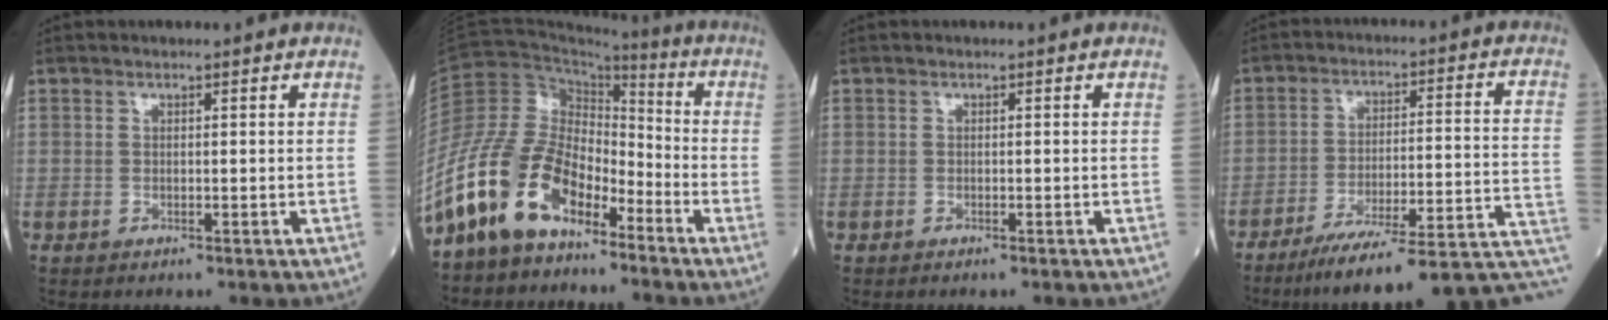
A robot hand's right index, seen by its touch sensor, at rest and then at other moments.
{"total": 14.1, "force": [-9.9, 6.8, 7.4], "torque": [-0.168, 0.026, -0.196]}
{"total": 0.7, "force": [-0.6, 0.1, 0.3], "torque": [-0.008, -0.002, -0.009]}
{"total": 20.6, "force": [-16.0, 1.5, 12.8], "torque": [-0.122, 0.017, -0.229]}